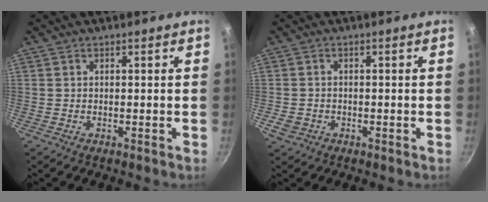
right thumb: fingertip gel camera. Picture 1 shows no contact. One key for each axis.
{"total": 2.7, "fx": -1.0, "fy": 2.2, "fz": 1.3, "tx": -0.023, "ty": 0.005, "tz": -0.013}